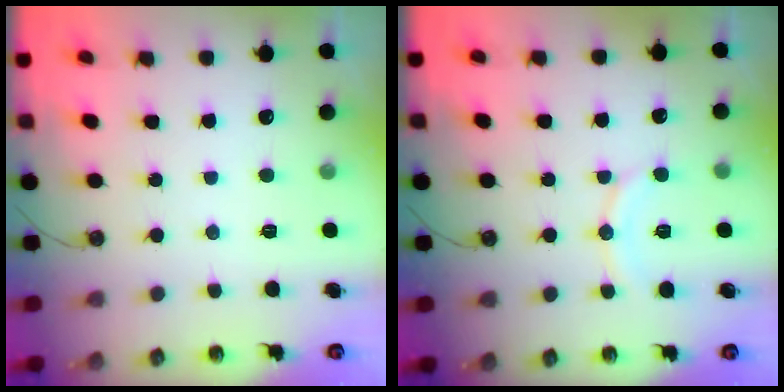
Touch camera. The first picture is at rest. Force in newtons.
{"total": 9.5, "press": 9.4, "slide": 0.9}